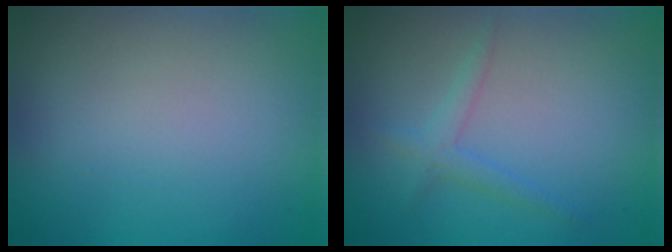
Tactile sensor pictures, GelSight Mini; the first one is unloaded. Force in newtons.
{"total": 1.6, "press": 1.6, "slide": 0.2}